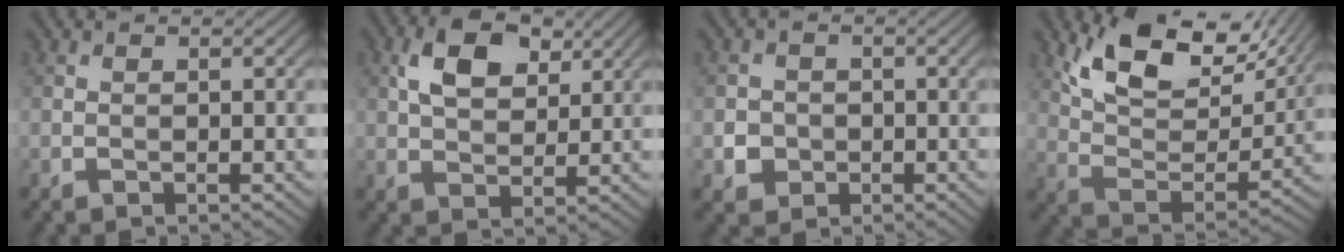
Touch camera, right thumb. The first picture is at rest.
{"total": 6.7, "force": [2.8, 4.0, 4.6], "torque": [-0.088, 0.002, 0.047]}
{"total": 3.0, "force": [-0.7, 2.8, 0.7], "torque": [-0.011, -0.008, -0.018]}
{"total": 14.1, "force": [9.3, 6.0, 8.8], "torque": [-0.169, -0.007, 0.157]}